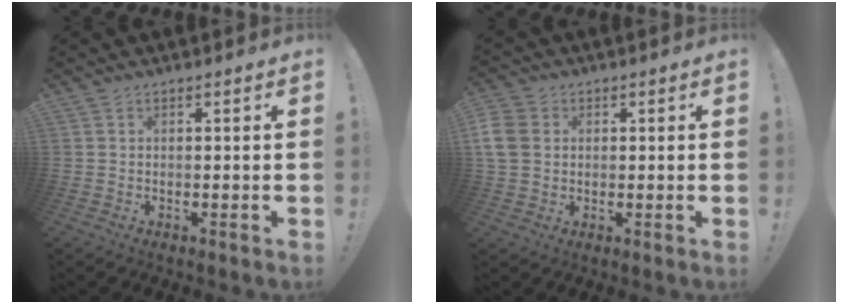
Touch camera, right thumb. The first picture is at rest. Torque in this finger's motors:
{"motor_torque": [-0.19, 0.35, -0.06, 0.14, 0.25]}